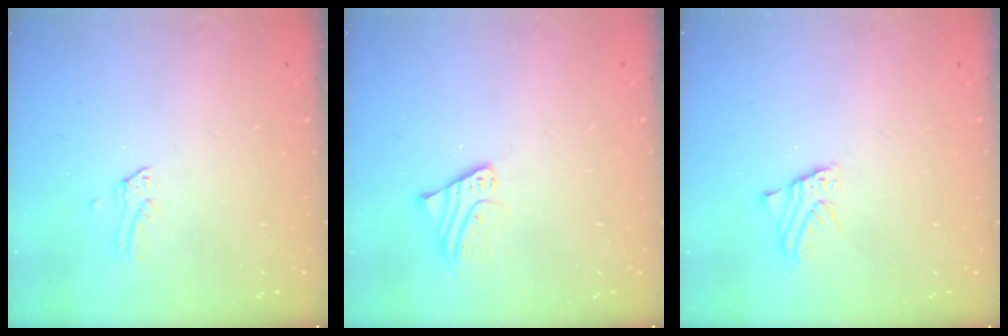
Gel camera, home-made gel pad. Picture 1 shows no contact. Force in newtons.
{"total": 2.6, "press": 2.6, "slide": 0.2}
{"total": 1.5, "press": 1.5, "slide": 0.0}